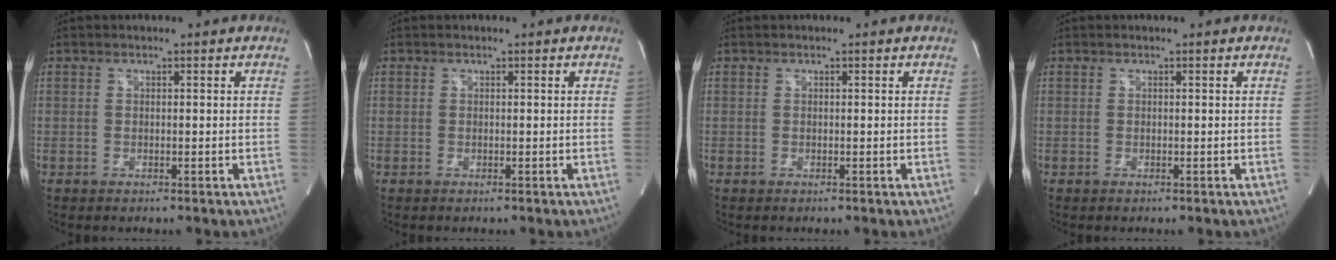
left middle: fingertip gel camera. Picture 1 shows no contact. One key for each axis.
{"total": 0.0}
{"total": 0.0}
{"total": 0.0}